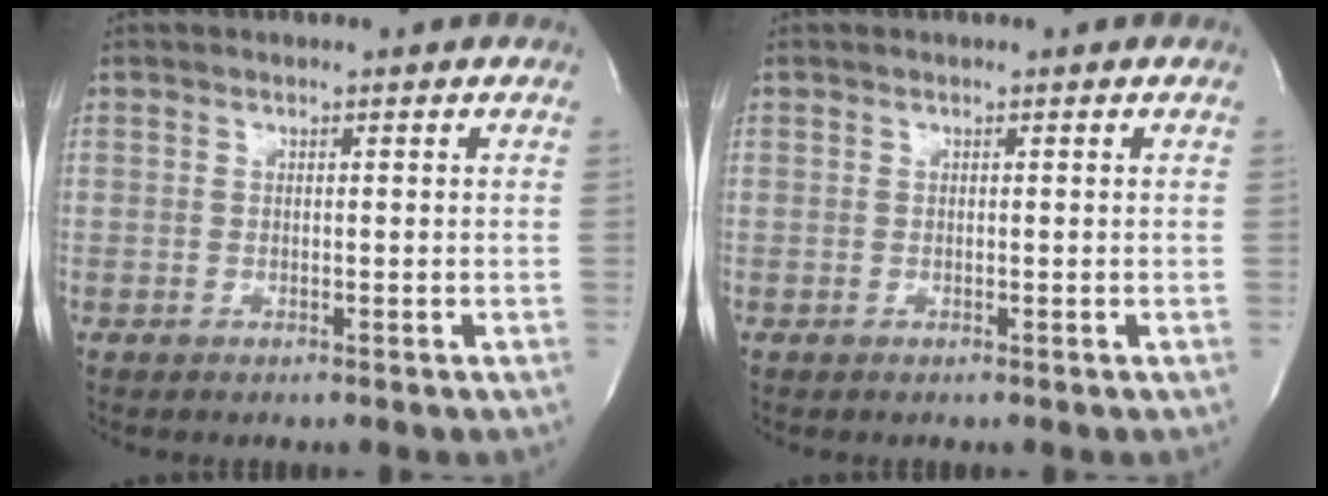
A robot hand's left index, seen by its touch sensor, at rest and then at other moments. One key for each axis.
{"total": 0.0}